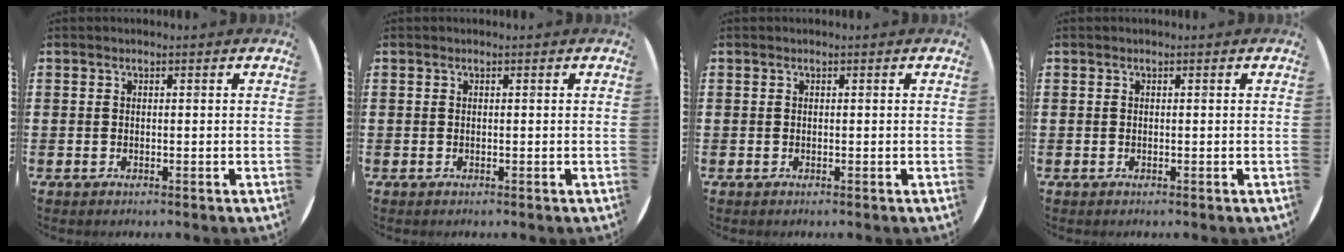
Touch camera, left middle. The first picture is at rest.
{"total": 0.0}
{"total": 0.0}
{"total": 0.0}